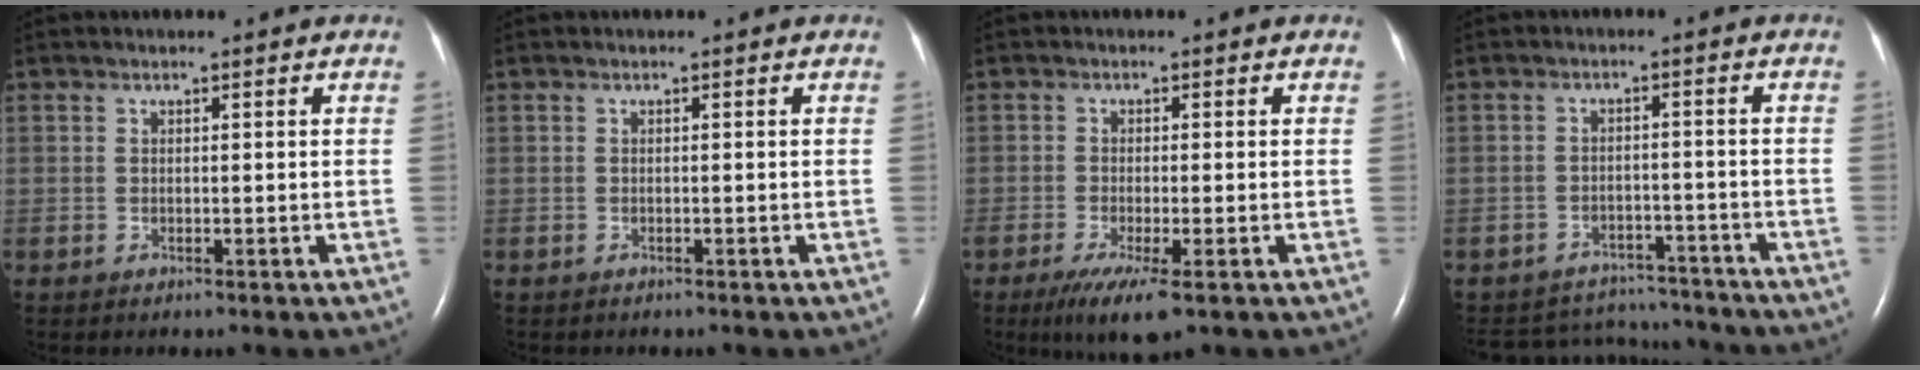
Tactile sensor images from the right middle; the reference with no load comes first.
{"total": 0.0}
{"total": 5.9, "force": [-3.3, 0.8, 4.8], "torque": [-0.088, -0.018, -0.054]}
{"total": 10.6, "force": [-10.2, 2.7, 0.2], "torque": [-0.011, 0.016, -0.138]}